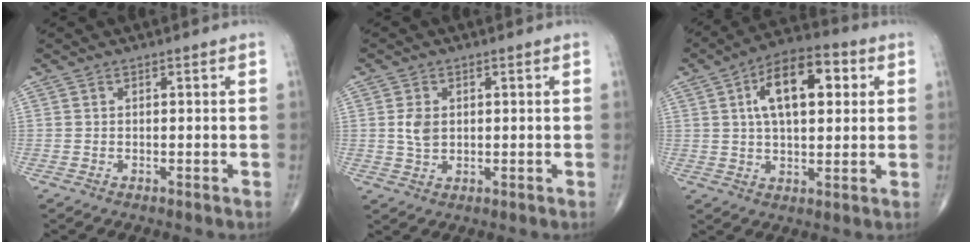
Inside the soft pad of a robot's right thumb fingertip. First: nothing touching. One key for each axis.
{"total": 3.7, "fx": 0.5, "fy": 2.6, "fz": 2.6, "tx": -0.044, "ty": -0.003, "tz": 0.013}
{"total": 14.4, "fx": 3.9, "fy": 7.2, "fz": 11.8, "tx": -0.174, "ty": 0.013, "tz": 0.059}